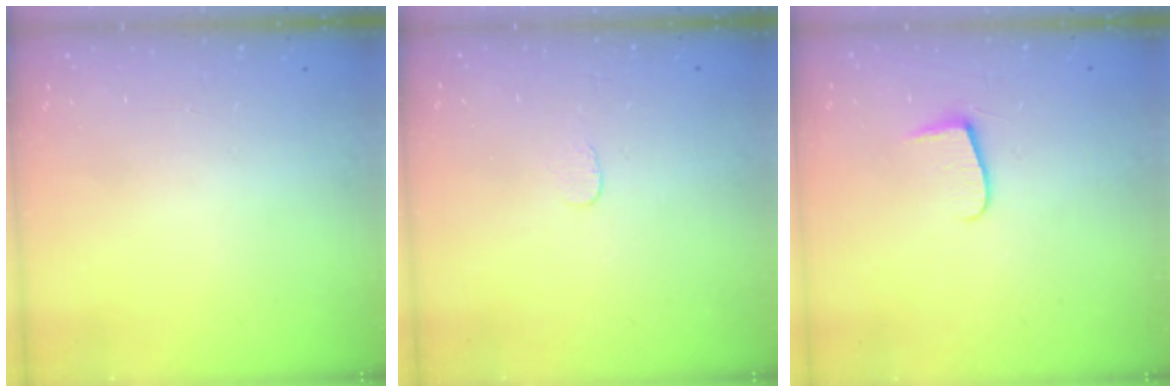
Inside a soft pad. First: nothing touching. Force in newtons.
{"total": 2.6, "press": 2.6, "slide": 0.2}
{"total": 6.5, "press": 6.5, "slide": 0.8}